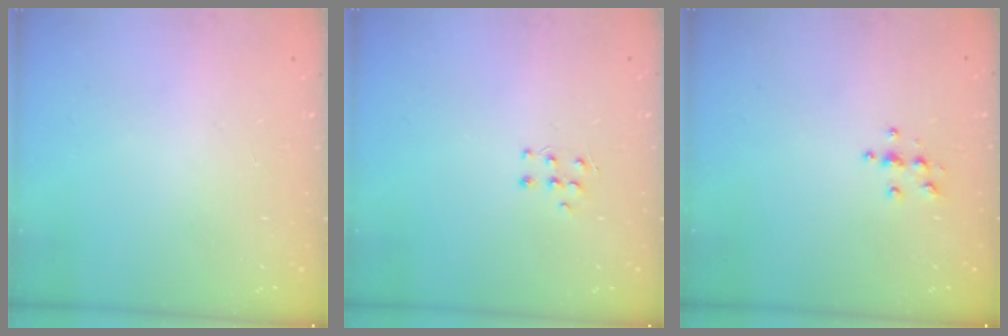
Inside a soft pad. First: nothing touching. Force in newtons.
{"total": 4.8, "press": 4.7, "slide": 0.8}
{"total": 3.8, "press": 3.8, "slide": 0.4}